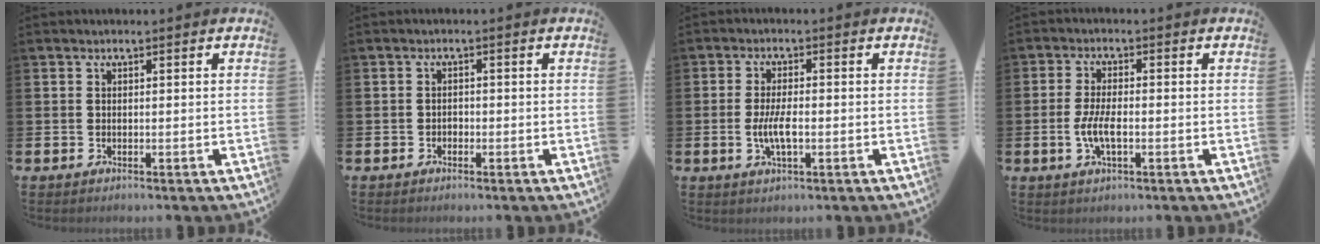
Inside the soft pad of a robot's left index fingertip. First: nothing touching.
{"total": 1.0, "force": [-0.6, 0.8, 0.2], "torque": [-0.013, 0.006, -0.011]}
{"total": 4.0, "force": [-0.7, 1.4, 3.7], "torque": [-0.071, 0.000, -0.014]}
{"total": 4.1, "force": [-0.9, 1.5, 3.7], "torque": [-0.069, 0.001, -0.017]}